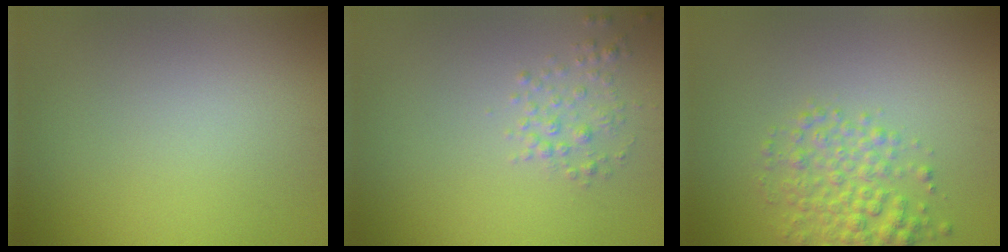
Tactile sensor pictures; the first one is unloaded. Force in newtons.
{"total": 1.6, "press": 1.6, "slide": 0.1}
{"total": 3.7, "press": 3.7, "slide": 0.1}